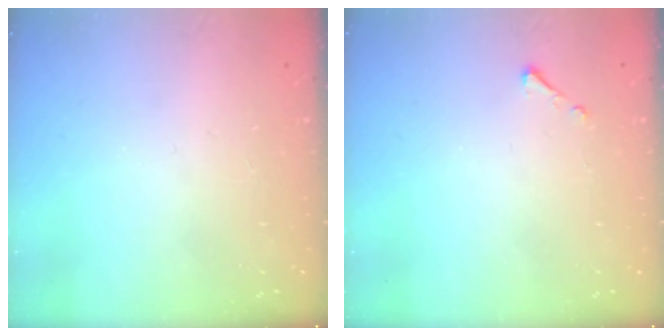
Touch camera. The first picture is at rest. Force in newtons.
{"total": 2.5, "press": 2.5, "slide": 0.3}